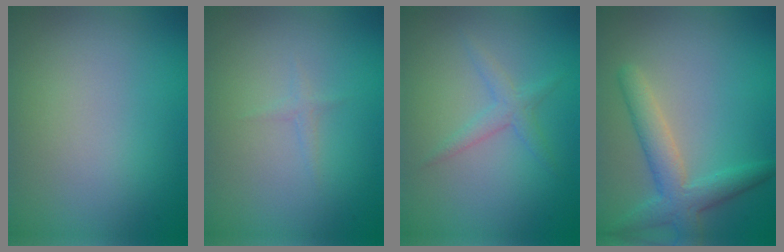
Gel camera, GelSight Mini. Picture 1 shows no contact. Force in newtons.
{"total": 0.7, "press": 0.7, "slide": 0.1}
{"total": 1.0, "press": 1.0, "slide": 0.1}
{"total": 3.8, "press": 3.8, "slide": 0.1}